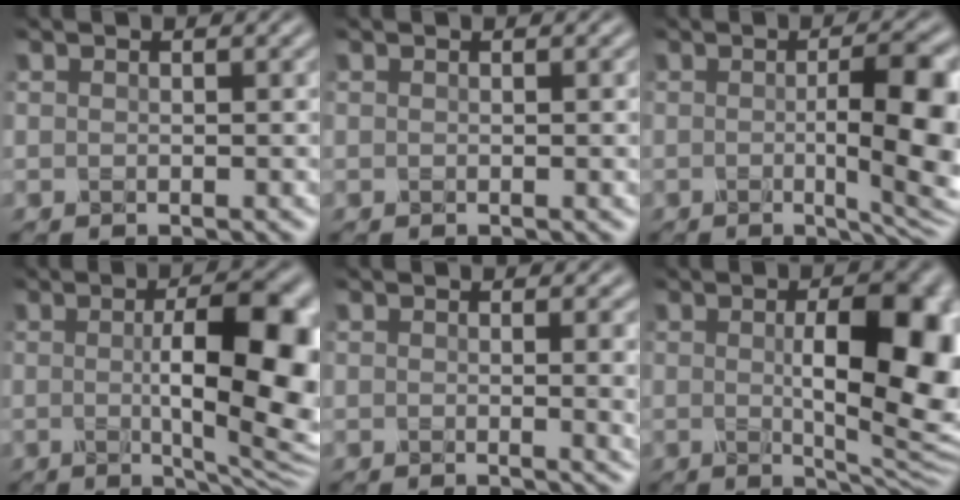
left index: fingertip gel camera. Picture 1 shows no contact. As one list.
[{"total": 0.8, "force": [0.3, 0.3, 0.7], "torque": [-0.013, 0.003, 0.007]}, {"total": 8.0, "force": [-0.7, 2.0, 7.8], "torque": [-0.112, -0.005, -0.009]}, {"total": 11.5, "force": [0.0, 3.4, 11.0], "torque": [-0.149, -0.003, 0.001]}, {"total": 2.2, "force": [0.6, 0.6, 2.1], "torque": [-0.037, -0.008, 0.015]}, {"total": 10.2, "force": [0.8, 3.5, 9.6], "torque": [-0.133, -0.005, 0.015]}]